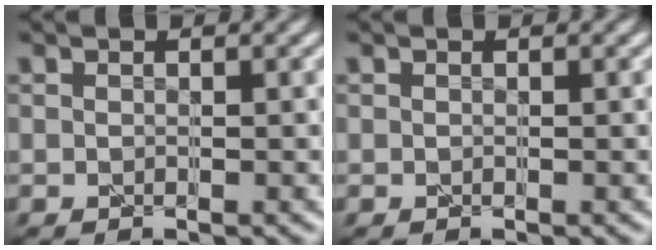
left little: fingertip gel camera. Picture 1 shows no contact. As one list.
[{"total": 0.0}]